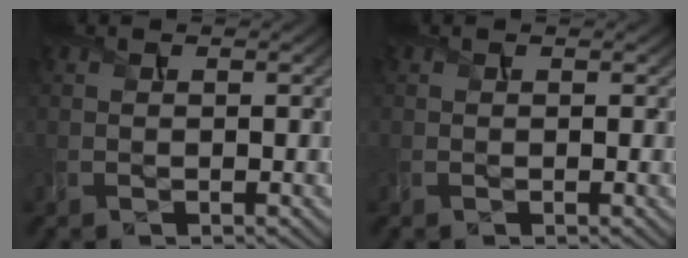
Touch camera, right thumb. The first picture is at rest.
{"total": 0.0}